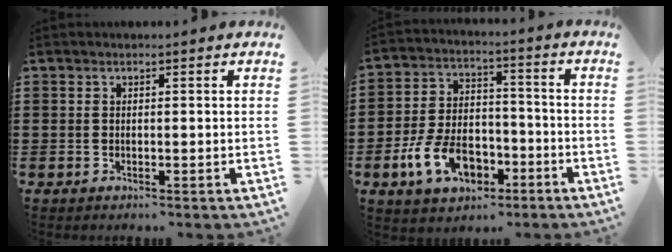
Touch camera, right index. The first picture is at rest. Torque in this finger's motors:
{"motor_torque": [2.14, 0.00, 0.61, 0.21]}